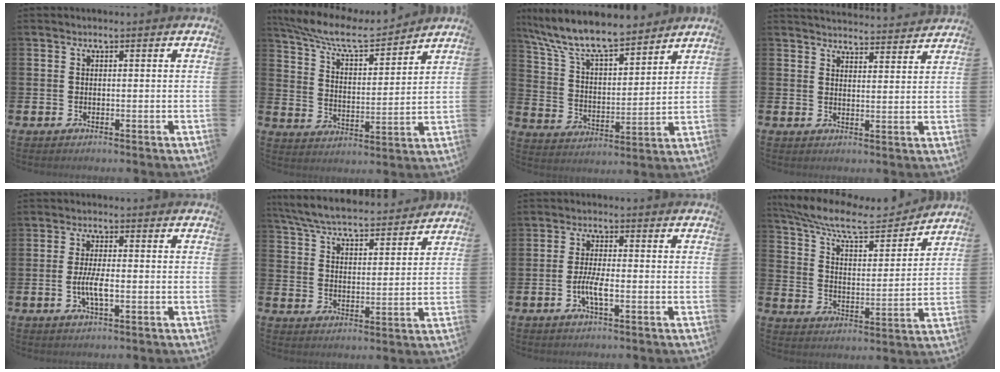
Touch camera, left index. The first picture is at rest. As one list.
[{"total": 8.9, "force": [8.0, 1.7, 3.3], "torque": [-0.094, -0.051, 0.140]}, {"total": 10.0, "force": [9.1, 2.3, 3.6], "torque": [-0.114, -0.054, 0.162]}, {"total": 4.1, "force": [4.1, 0.2, 0.1], "torque": [-0.004, -0.035, 0.071]}, {"total": 3.6, "force": [-0.8, 1.1, 3.4], "torque": [-0.066, 0.000, -0.018]}, {"total": 6.9, "force": [6.6, 0.9, 1.7], "torque": [-0.066, -0.042, 0.118]}, {"total": 3.4, "force": [-1.0, 0.9, 3.1], "torque": [-0.069, 0.003, -0.020]}, {"total": 10.5, "force": [9.2, 2.5, 4.3], "torque": [-0.109, -0.058, 0.157]}]